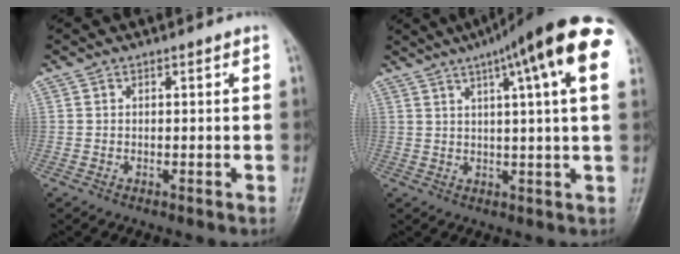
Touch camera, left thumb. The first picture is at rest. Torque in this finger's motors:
{"motor_torque": [1.34, -0.25, 2.03, -0.74, 0.32]}